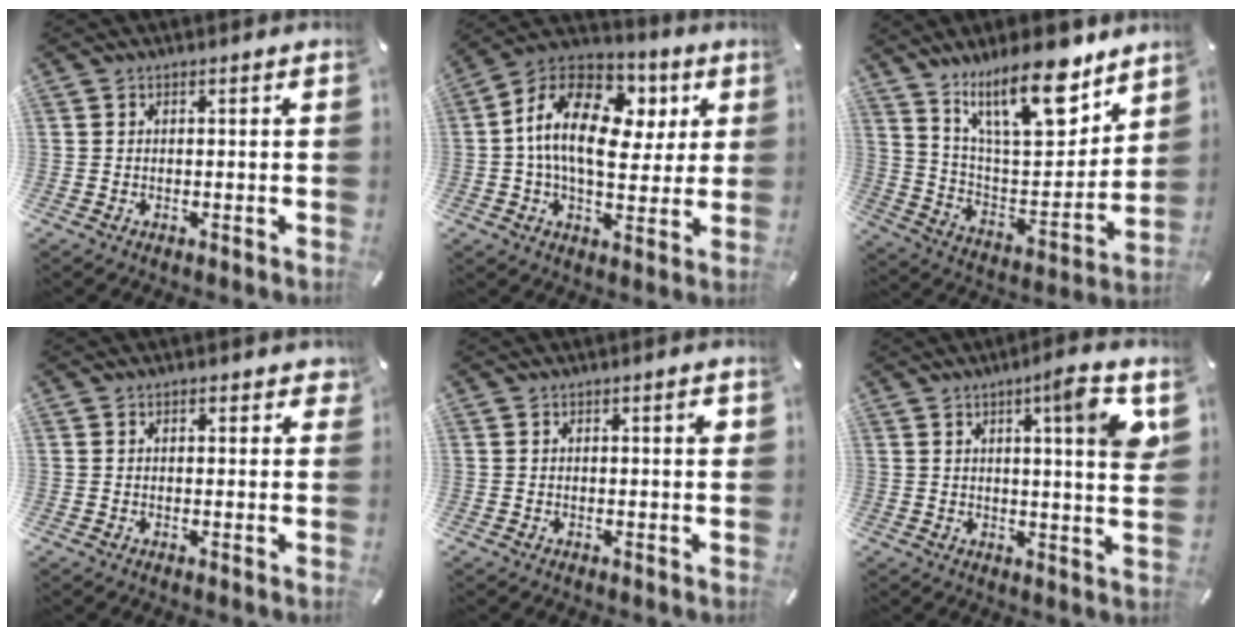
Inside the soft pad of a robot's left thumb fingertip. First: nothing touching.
{"total": 18.8, "force": [4.1, 11.4, 14.3], "torque": [-0.277, -0.009, 0.065]}
{"total": 20.9, "force": [14.5, 7.8, 12.9], "torque": [-0.203, -0.093, 0.243]}
{"total": 1.9, "force": [1.0, 1.2, 1.1], "torque": [-0.007, -0.001, 0.012]}
{"total": 1.8, "force": [0.7, 0.3, 1.6], "torque": [-0.032, 0.004, 0.010]}
{"total": 10.0, "force": [4.8, 0.7, 8.8], "torque": [-0.119, -0.027, 0.064]}